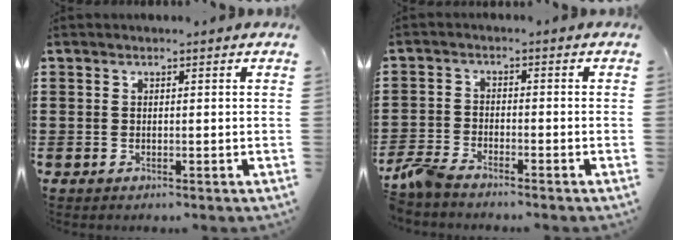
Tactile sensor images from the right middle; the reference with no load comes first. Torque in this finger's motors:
{"motor_torque": [2.14, 0.00, 0.23, 0.21]}